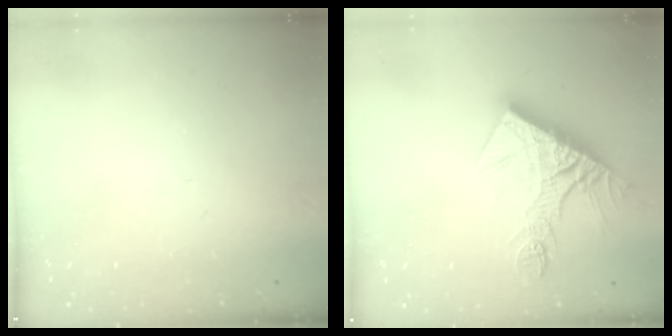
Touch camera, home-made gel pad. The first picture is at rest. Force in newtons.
{"total": 15.4, "press": 15.3, "slide": 1.2}